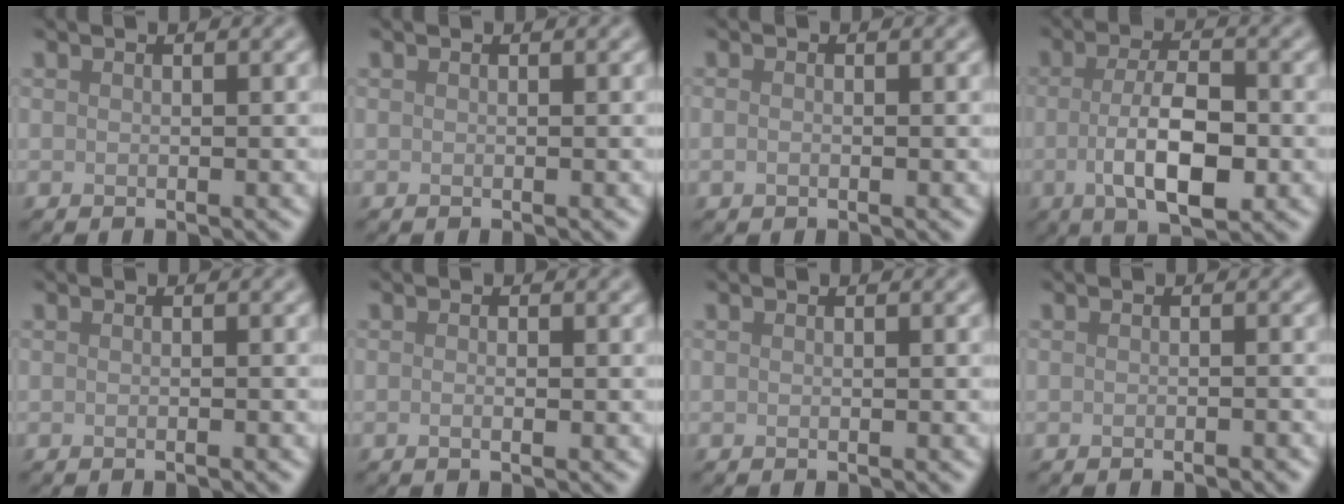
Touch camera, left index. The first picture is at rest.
{"total": 0.0}
{"total": 0.6, "force": [-0.1, 0.4, 0.5], "torque": [-0.011, -0.002, -0.004]}
{"total": 6.4, "force": [-1.2, 2.4, 5.9], "torque": [-0.107, -0.007, -0.022]}
{"total": 0.6, "force": [-0.3, 0.1, 0.5], "torque": [-0.005, 0.000, -0.007]}
{"total": 0.9, "force": [-0.1, 0.3, 0.9], "torque": [-0.009, -0.009, -0.001]}
{"total": 0.0}
{"total": 1.0, "force": [-0.7, 0.2, 0.7], "torque": [-0.009, -0.001, -0.010]}